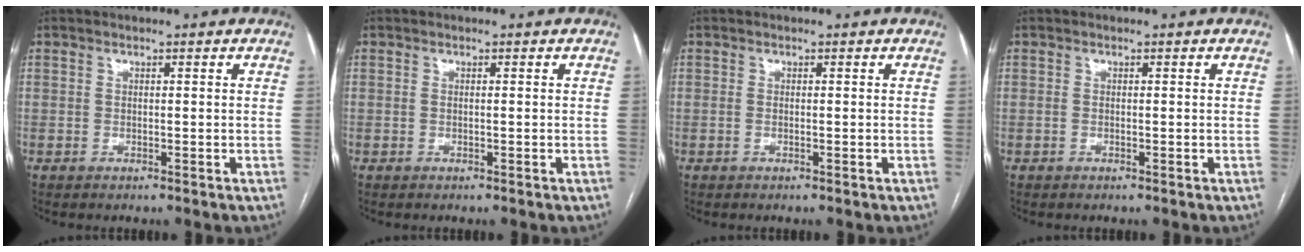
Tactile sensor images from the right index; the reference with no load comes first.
{"total": 0.0}
{"total": 0.0}
{"total": 0.0}